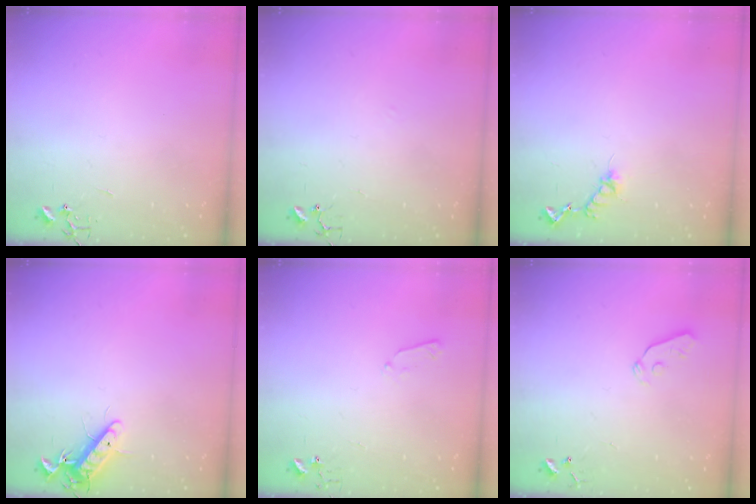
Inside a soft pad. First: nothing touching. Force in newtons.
{"total": 6.1, "press": 6.0, "slide": 0.6}
{"total": 8.7, "press": 8.6, "slide": 0.7}
{"total": 11.3, "press": 11.2, "slide": 1.5}
{"total": 3.4, "press": 3.4, "slide": 0.5}
{"total": 3.6, "press": 3.5, "slide": 0.7}